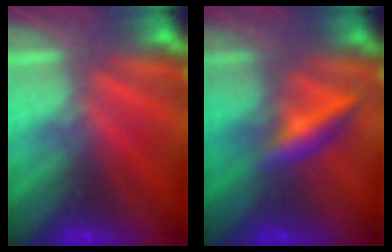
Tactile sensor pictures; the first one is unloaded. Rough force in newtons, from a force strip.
{"total": 2.4}